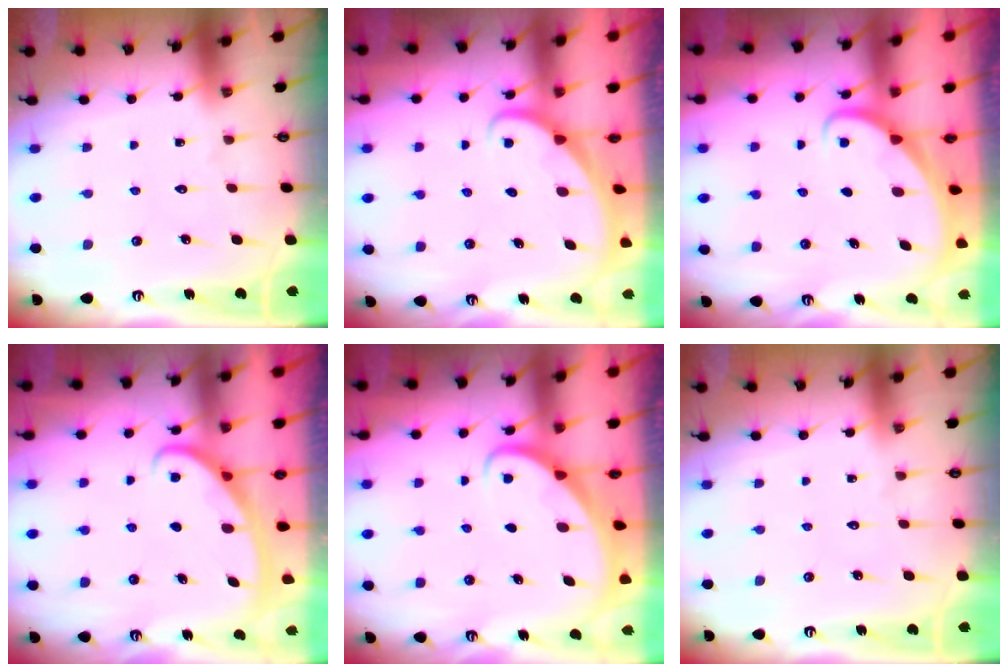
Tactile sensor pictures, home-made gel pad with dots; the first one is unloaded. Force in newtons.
{"total": 1.7, "press": 1.7, "slide": 0.1}
{"total": 1.6, "press": 1.6, "slide": 0.0}
{"total": 3.0, "press": 2.9, "slide": 0.4}
{"total": 2.2, "press": 2.2, "slide": 0.2}
{"total": 0.0}